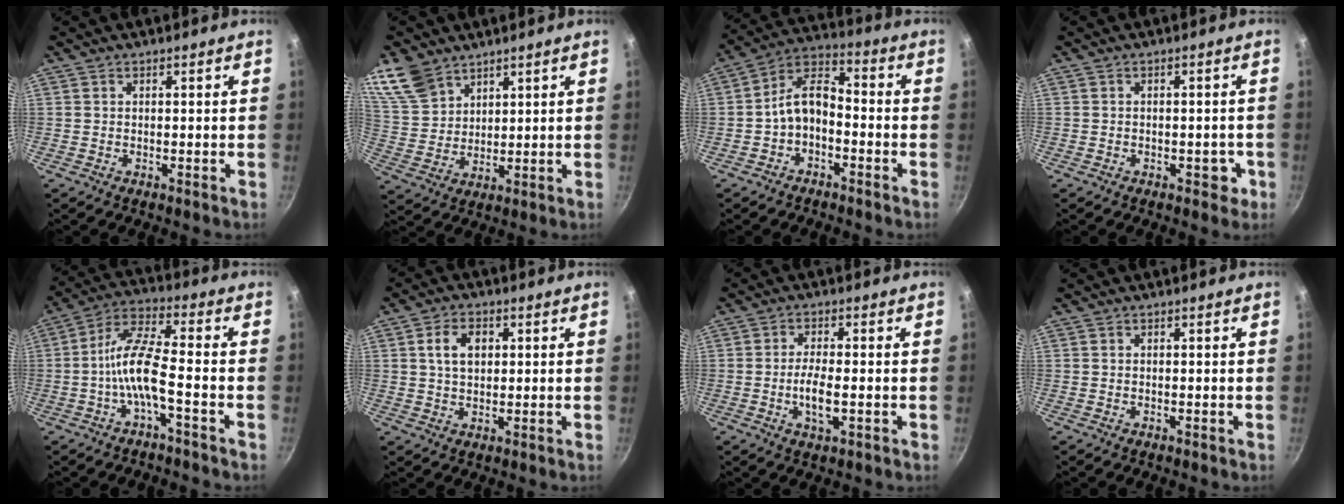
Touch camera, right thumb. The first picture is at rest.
{"total": 10.4, "force": [7.5, 6.4, 3.5], "torque": [-0.049, -0.027, 0.161]}
{"total": 8.8, "force": [-2.7, 5.5, 6.2], "torque": [-0.102, 0.055, -0.058]}
{"total": 3.2, "force": [-1.2, 2.2, 1.9], "torque": [0.000, 0.017, -0.009]}
{"total": 9.5, "force": [-3.1, 2.3, 8.7], "torque": [-0.186, 0.037, -0.067]}
{"total": 6.0, "force": [1.5, 4.1, 4.2], "torque": [-0.059, 0.004, 0.028]}
{"total": 5.4, "force": [-1.1, 1.8, 5.0], "torque": [-0.099, 0.004, -0.022]}
{"total": 0.0}